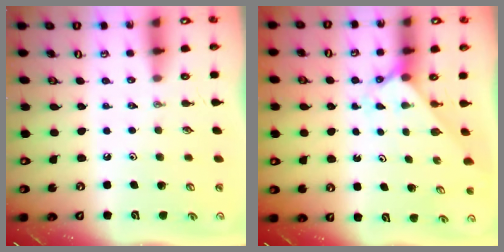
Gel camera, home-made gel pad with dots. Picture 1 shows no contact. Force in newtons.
{"total": 2.1, "press": 2.1, "slide": 0.2}